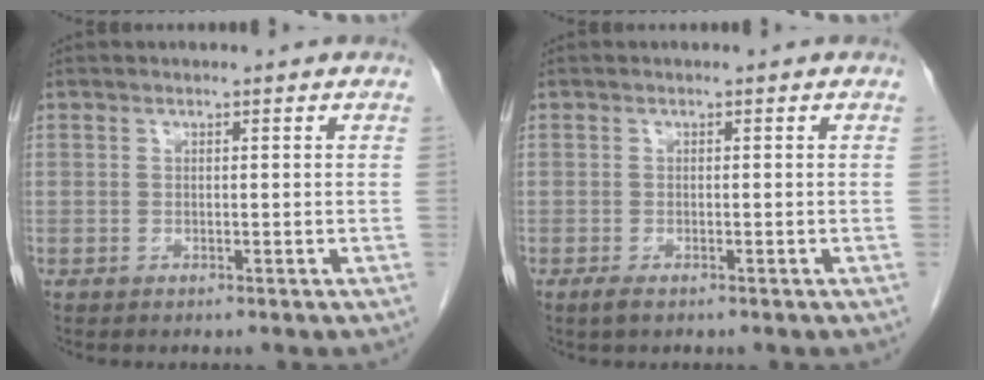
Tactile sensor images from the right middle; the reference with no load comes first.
{"total": 1.3, "force": [-0.8, 0.4, 0.9], "torque": [-0.021, -0.002, -0.013]}